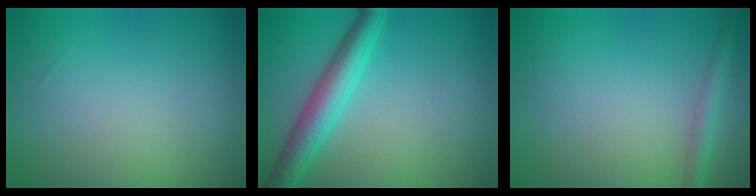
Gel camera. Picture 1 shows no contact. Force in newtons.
{"total": 4.3, "press": 4.3, "slide": 0.0}
{"total": 1.8, "press": 1.8, "slide": 0.1}